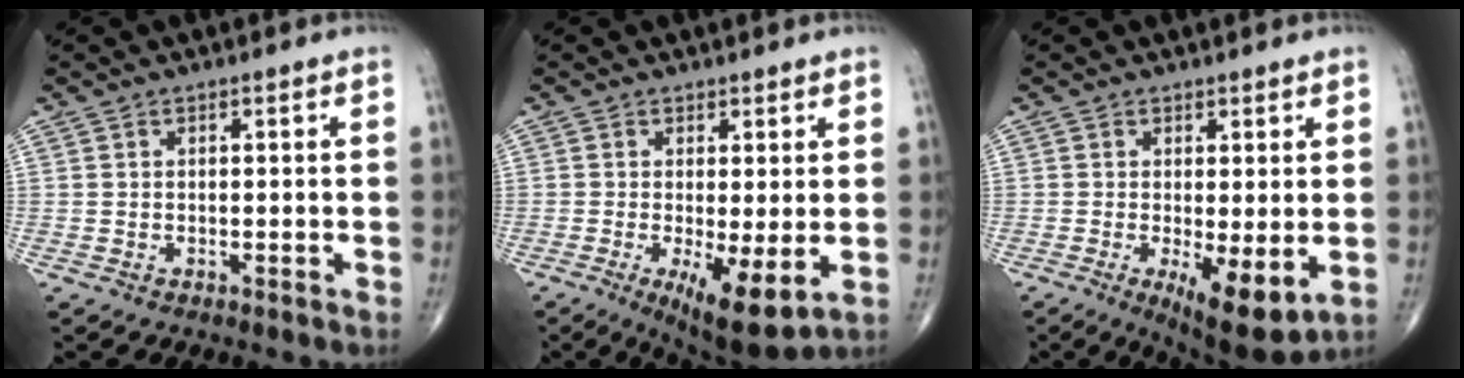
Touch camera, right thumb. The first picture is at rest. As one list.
[{"total": 9.2, "force": [-2.0, 2.7, 8.5], "torque": [-0.139, -0.028, -0.025]}, {"total": 9.2, "force": [-1.9, 3.0, 8.5], "torque": [-0.129, -0.027, -0.023]}]